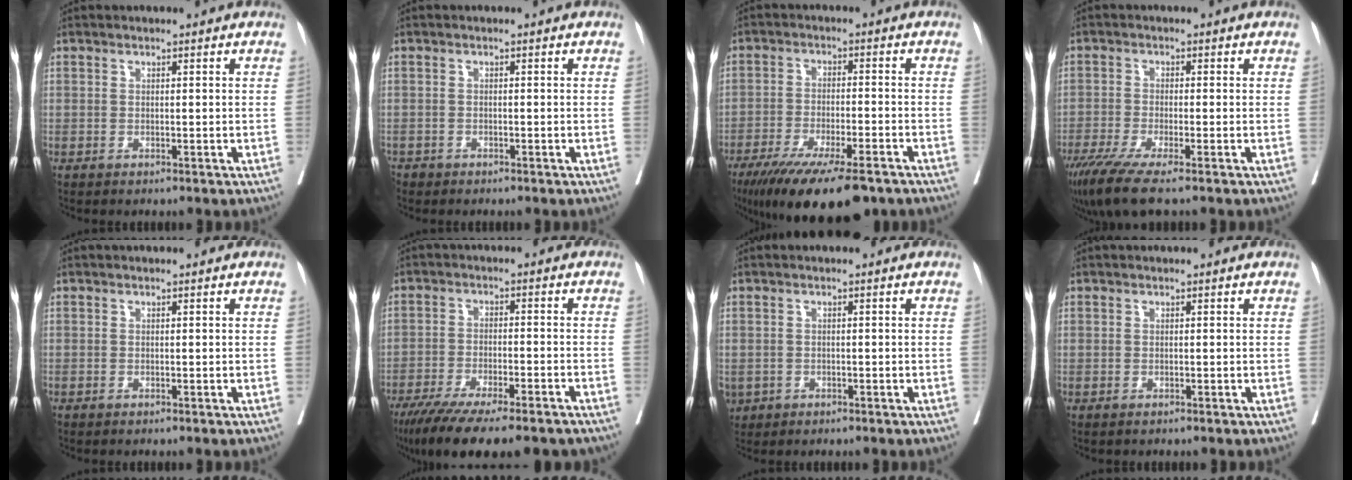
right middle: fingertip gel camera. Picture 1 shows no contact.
{"total": 1.9, "force": [-1.6, 1.1, 0.2], "torque": [-0.007, -0.001, -0.029]}
{"total": 16.0, "force": [-11.9, 2.6, 10.4], "torque": [-0.151, -0.035, -0.189]}
{"total": 7.6, "force": [-5.5, 0.1, 5.2], "torque": [-0.086, -0.022, -0.098]}
{"total": 0.0}
{"total": 18.0, "force": [-14.1, 3.2, 10.7], "torque": [-0.151, -0.034, -0.212]}
{"total": 2.8, "force": [-1.2, 2.3, 1.0], "torque": [-0.026, -0.003, -0.017]}
{"total": 0.0}